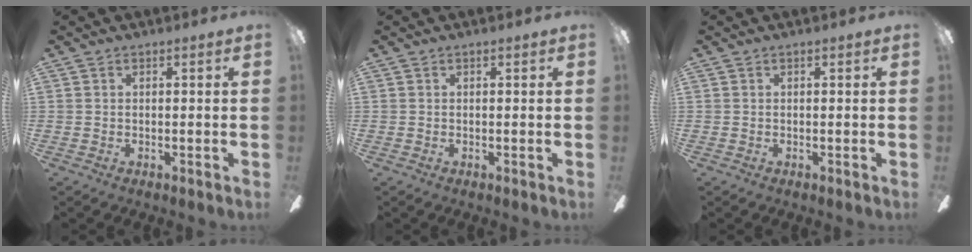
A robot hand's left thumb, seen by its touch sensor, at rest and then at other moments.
{"total": 0.0}
{"total": 0.0}